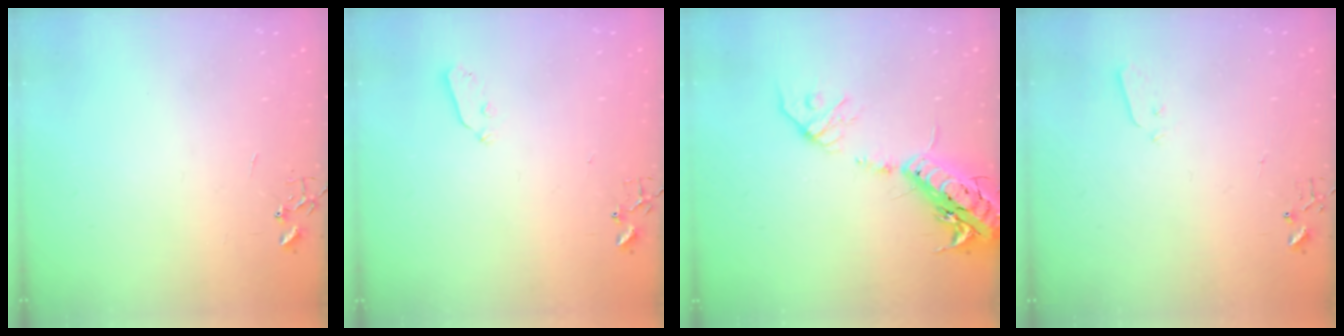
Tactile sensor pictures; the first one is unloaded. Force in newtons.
{"total": 3.1, "press": 3.0, "slide": 0.4}
{"total": 18.7, "press": 18.3, "slide": 3.9}
{"total": 3.1, "press": 3.0, "slide": 0.7}